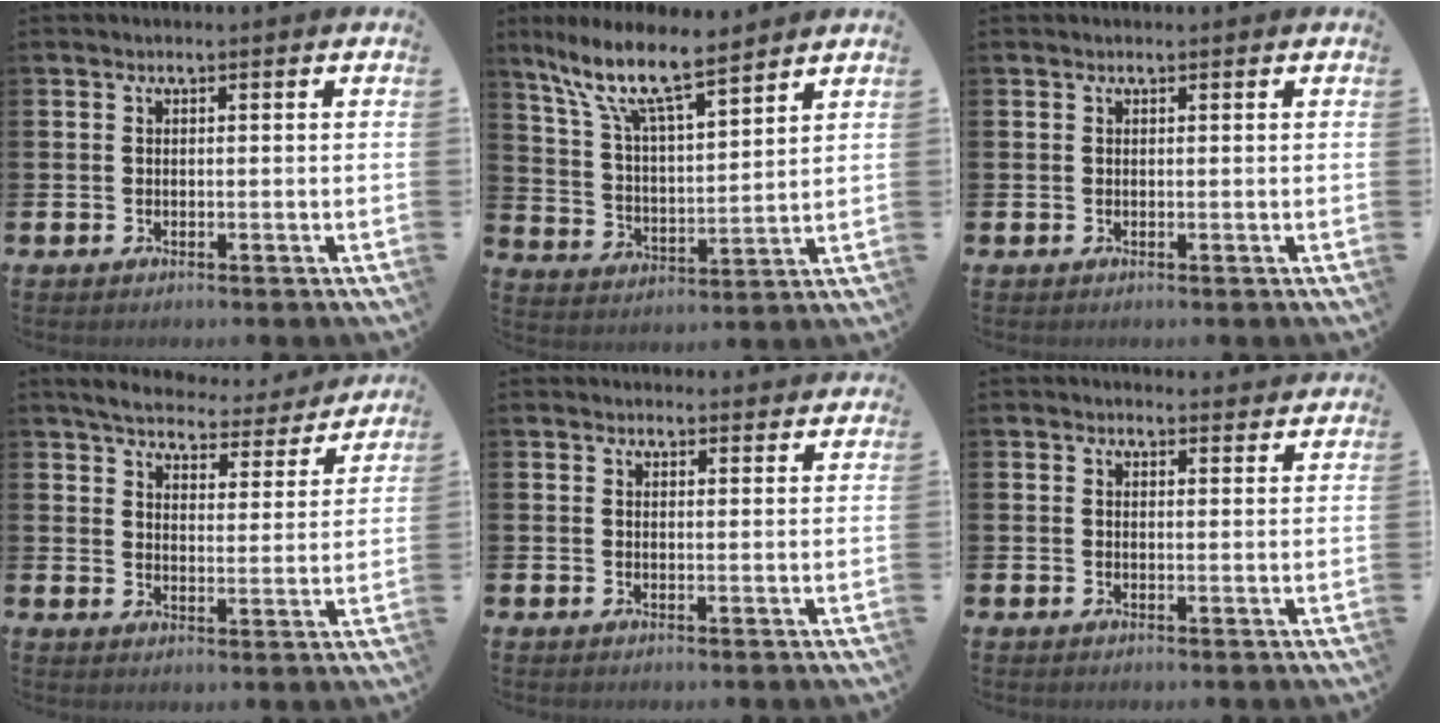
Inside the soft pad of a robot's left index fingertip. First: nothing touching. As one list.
[{"total": 10.4, "force": [8.5, 2.4, 5.4], "torque": [-0.134, -0.043, 0.146]}, {"total": 0.0}, {"total": 5.3, "force": [5.1, 1.1, 1.0], "torque": [-0.034, -0.037, 0.082]}, {"total": 2.3, "force": [2.2, 0.4, -0.1], "torque": [0.009, -0.013, 0.039]}, {"total": 2.3, "force": [2.3, 0.4, 0.0], "torque": [0.007, -0.014, 0.040]}]